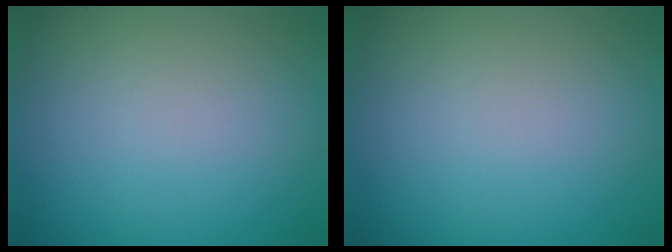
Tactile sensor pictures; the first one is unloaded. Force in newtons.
{"total": 0.0}